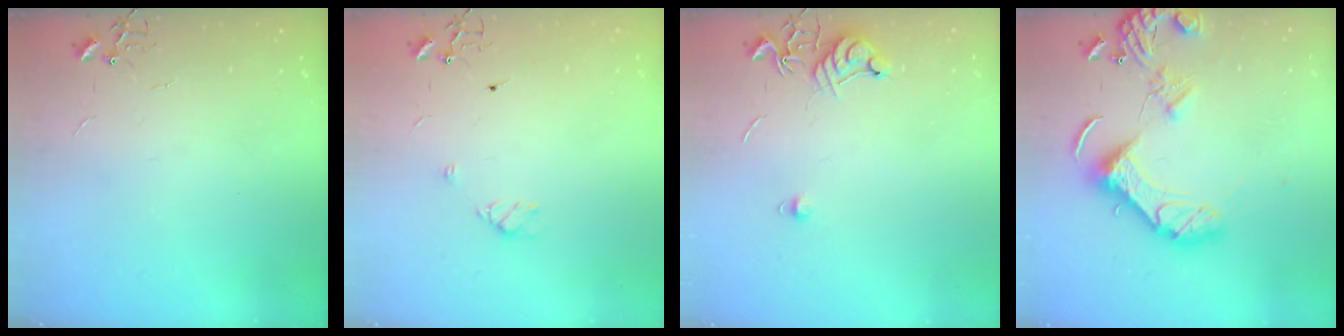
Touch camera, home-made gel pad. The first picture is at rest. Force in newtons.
{"total": 5.8, "press": 5.7, "slide": 0.8}
{"total": 7.8, "press": 7.7, "slide": 1.0}
{"total": 15.6, "press": 15.2, "slide": 3.3}